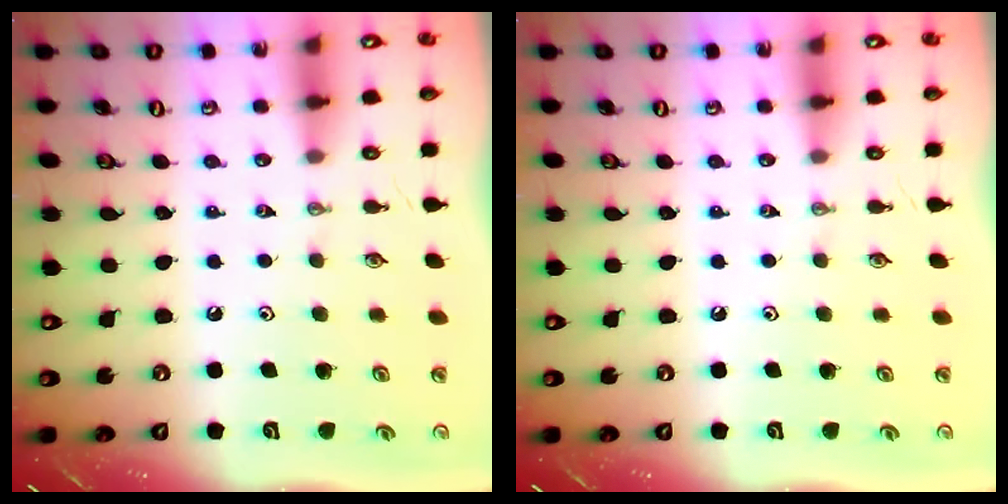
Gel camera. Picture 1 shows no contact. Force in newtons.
{"total": 0.0}